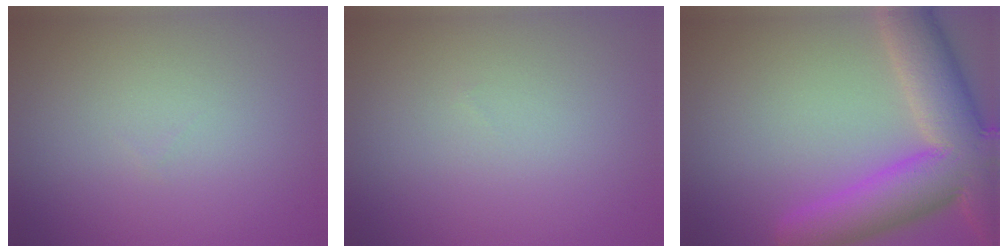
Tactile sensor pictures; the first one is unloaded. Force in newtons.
{"total": 0.0}
{"total": 11.6, "press": 11.6, "slide": 0.6}